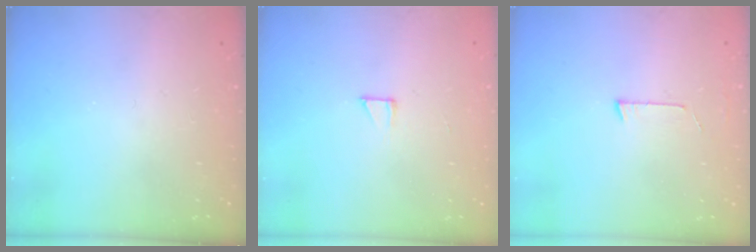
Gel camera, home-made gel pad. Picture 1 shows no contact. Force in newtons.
{"total": 3.6, "press": 3.6, "slide": 0.3}
{"total": 2.7, "press": 2.7, "slide": 0.2}